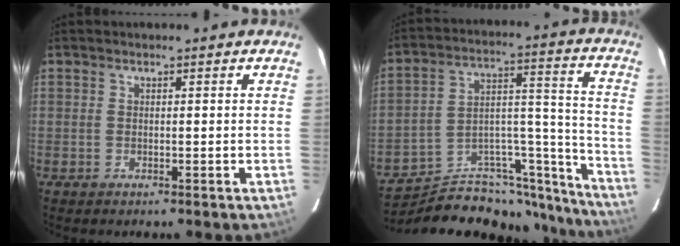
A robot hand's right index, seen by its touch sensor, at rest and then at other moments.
{"total": 25.9, "force": [-24.2, 6.2, 6.7], "torque": [-0.071, 0.047, -0.345]}